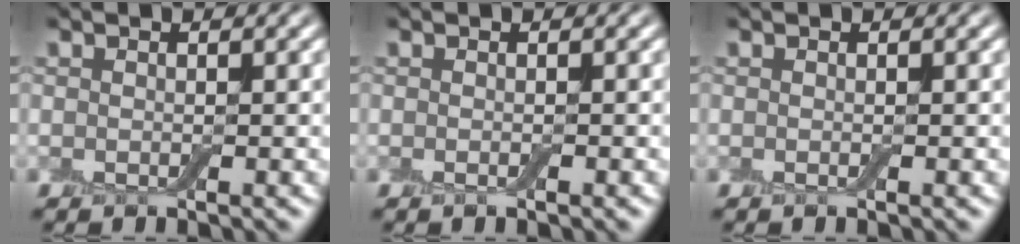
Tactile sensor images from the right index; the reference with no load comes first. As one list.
[{"total": 0.6, "force": [-0.2, 0.0, 0.6], "torque": [-0.009, 0.000, -0.004]}, {"total": 0.0}]